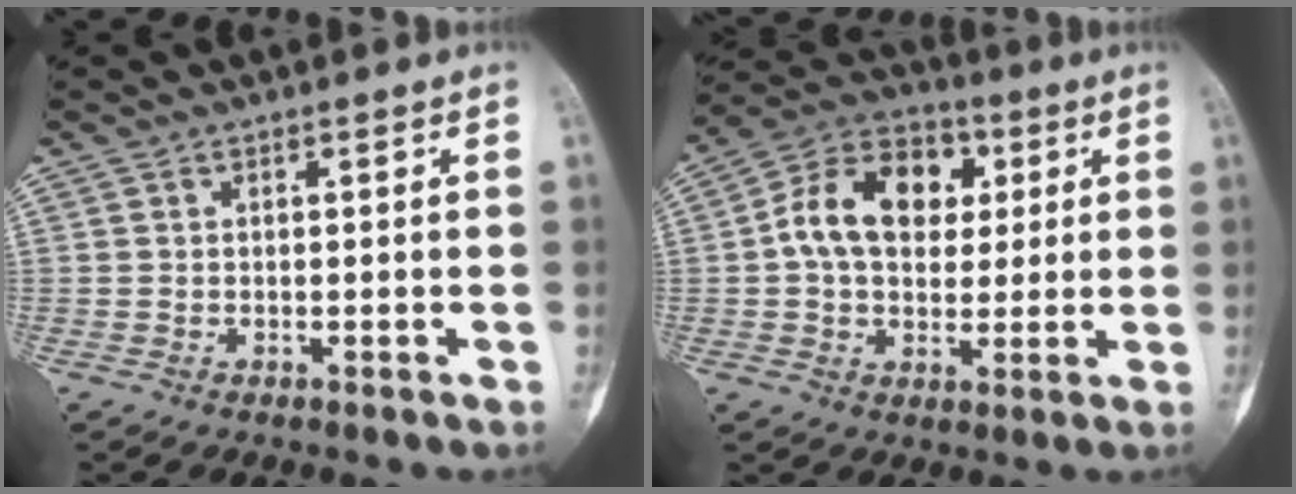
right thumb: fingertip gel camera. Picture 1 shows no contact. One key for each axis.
{"total": 14.9, "fx": 2.7, "fy": 10.6, "fz": 10.1, "tx": -0.140, "ty": 0.018, "tz": 0.034}